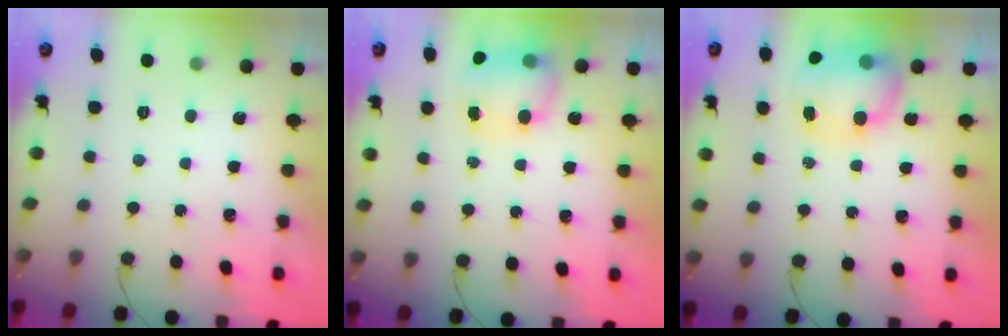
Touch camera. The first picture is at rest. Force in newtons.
{"total": 7.2, "press": 7.1, "slide": 1.5}
{"total": 9.0, "press": 8.8, "slide": 1.7}